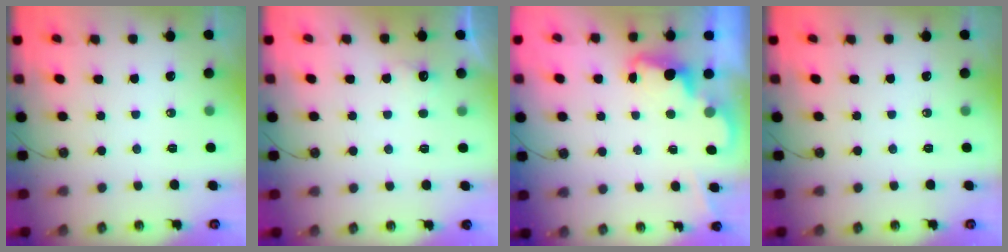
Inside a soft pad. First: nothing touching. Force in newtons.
{"total": 7.3, "press": 7.2, "slide": 1.3}
{"total": 2.5, "press": 2.4, "slide": 0.5}
{"total": 0.0}